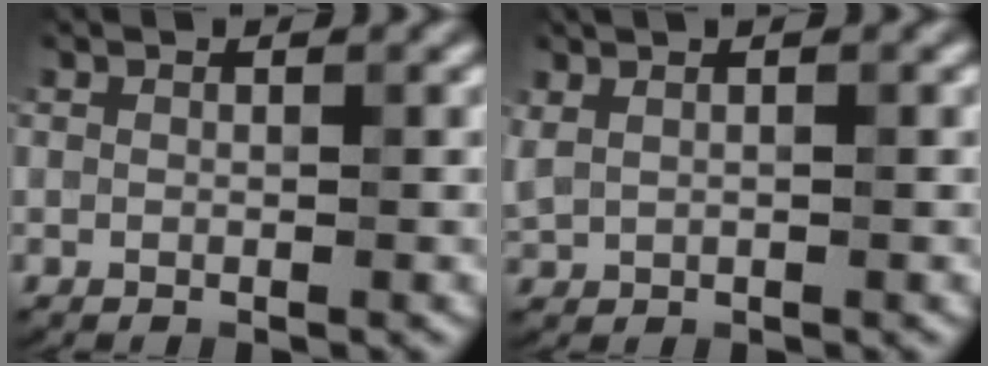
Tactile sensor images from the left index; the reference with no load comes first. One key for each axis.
{"total": 1.6, "fx": 1.1, "fy": 0.6, "fz": 1.1, "tx": -0.022, "ty": 0.001, "tz": 0.021}